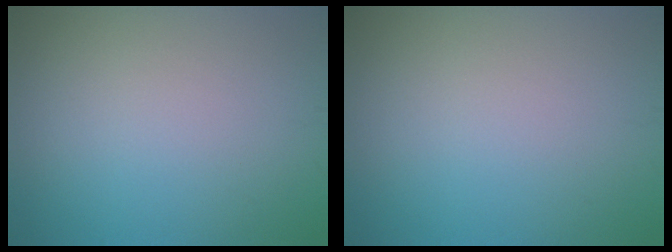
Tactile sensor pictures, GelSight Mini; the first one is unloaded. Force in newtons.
{"total": 0.0}